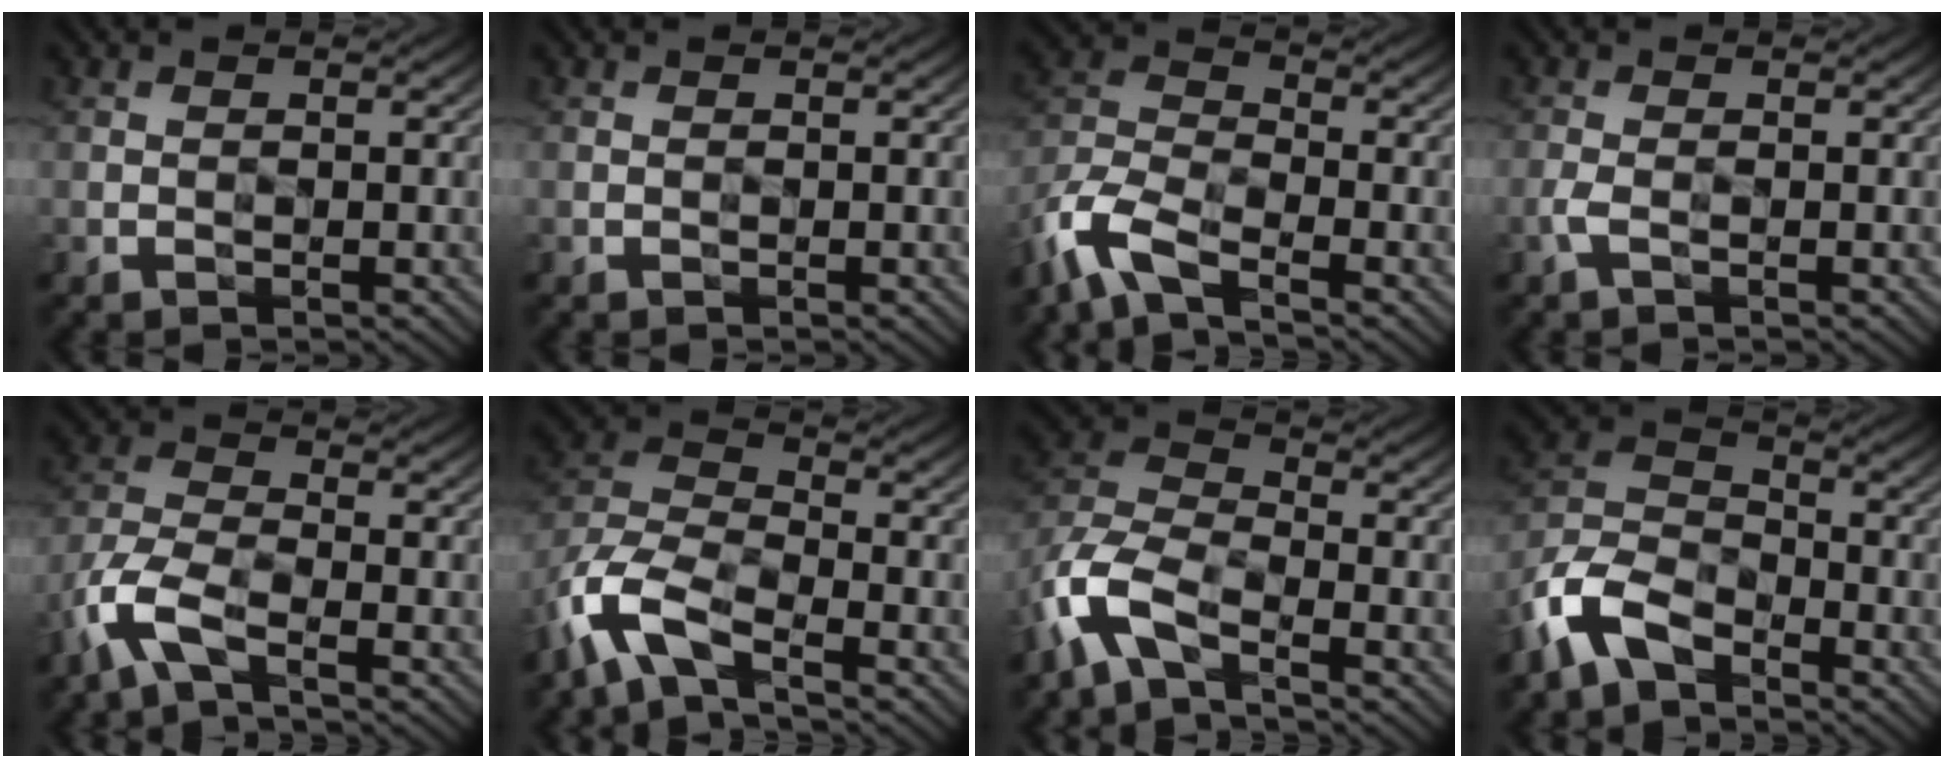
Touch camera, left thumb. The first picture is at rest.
{"total": 0.0}
{"total": 8.2, "force": [-5.6, 2.7, 5.3], "torque": [-0.128, -0.005, -0.133]}
{"total": 1.4, "force": [-0.7, 0.3, 1.2], "torque": [-0.037, 0.003, -0.015]}
{"total": 6.5, "force": [-4.1, 2.1, 4.6], "torque": [-0.118, -0.004, -0.101]}
{"total": 9.5, "force": [-6.4, 3.2, 6.3], "torque": [-0.143, -0.004, -0.147]}
{"total": 8.7, "force": [-5.5, 3.4, 5.9], "torque": [-0.141, 0.000, -0.128]}
{"total": 9.3, "force": [-6.3, 4.6, 5.1], "torque": [-0.124, -0.005, -0.146]}